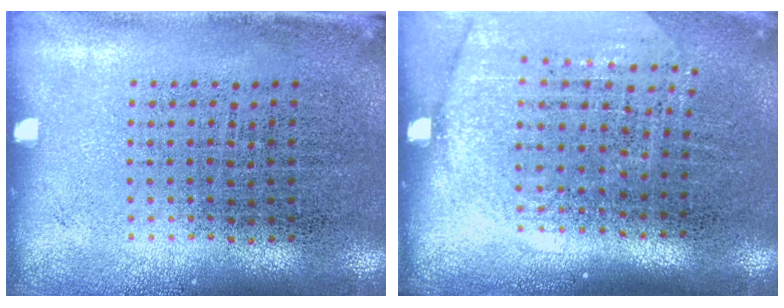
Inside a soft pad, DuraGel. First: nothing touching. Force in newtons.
{"total": 1.8, "press": 1.5, "slide": 0.9}